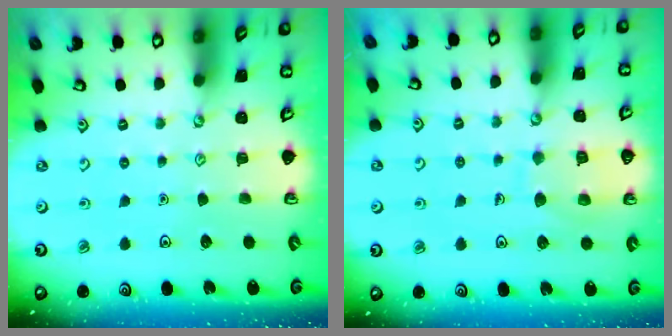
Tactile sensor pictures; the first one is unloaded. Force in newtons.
{"total": 8.2, "press": 8.1, "slide": 0.9}